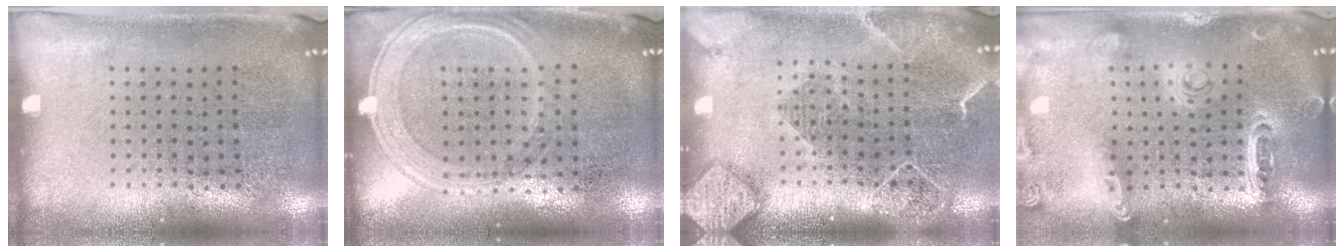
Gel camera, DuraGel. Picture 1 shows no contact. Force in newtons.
{"total": 1.2, "press": 1.1, "slide": 0.4}
{"total": 2.2, "press": 1.9, "slide": 1.1}
{"total": 1.4, "press": 1.3, "slide": 0.2}